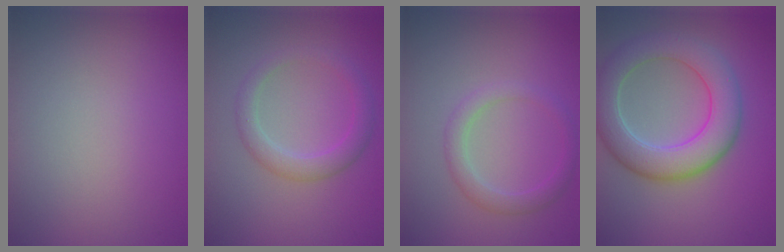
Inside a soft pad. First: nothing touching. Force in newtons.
{"total": 2.8, "press": 2.8, "slide": 0.3}
{"total": 2.2, "press": 2.2, "slide": 0.1}
{"total": 7.0, "press": 7.0, "slide": 0.6}